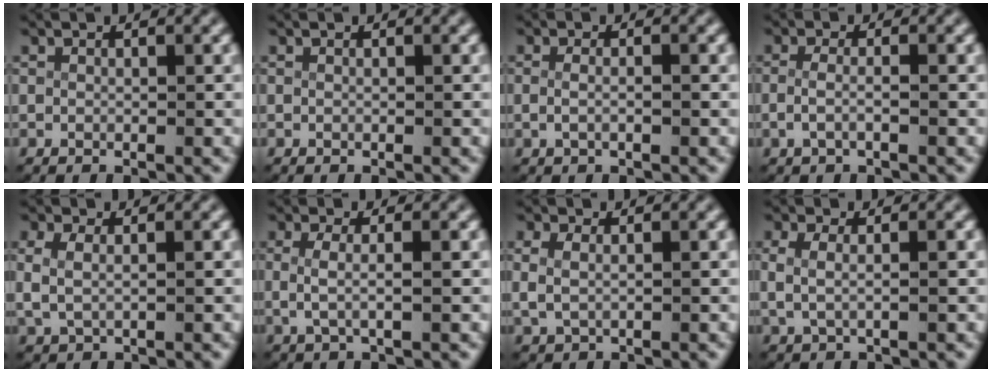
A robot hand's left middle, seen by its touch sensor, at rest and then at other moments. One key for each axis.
{"total": 0.0}
{"total": 1.5, "fx": -0.6, "fy": 0.5, "fz": 1.2, "tx": -0.037, "ty": -0.008, "tz": -0.006}
{"total": 1.7, "fx": -0.8, "fy": 0.4, "fz": 1.4, "tx": -0.043, "ty": -0.011, "tz": -0.008}
{"total": 3.4, "fx": 0.6, "fy": 2.6, "fz": 2.1, "tx": -0.065, "ty": -0.006, "tz": 0.016}
{"total": 2.6, "fx": 0.1, "fy": 0.9, "fz": 2.5, "tx": -0.063, "ty": -0.008, "tz": 0.009}
{"total": 2.8, "fx": 0.5, "fy": 2.1, "fz": 1.7, "tx": -0.053, "ty": -0.006, "tz": 0.016}
{"total": 3.2, "fx": 0.5, "fy": 2.0, "fz": 2.4, "tx": -0.063, "ty": -0.002, "tz": 0.012}